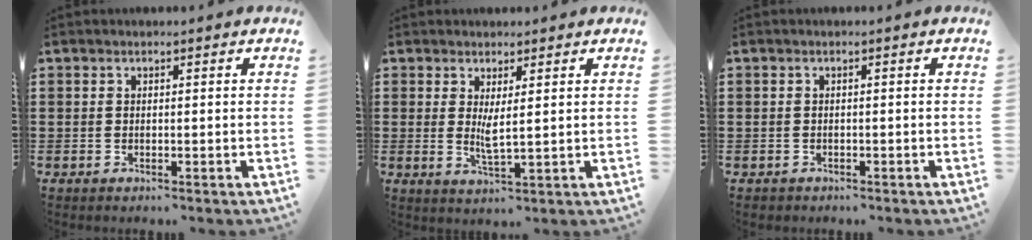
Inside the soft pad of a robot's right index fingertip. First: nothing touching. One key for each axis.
{"total": 2.8, "fx": 0.9, "fy": 0.3, "fz": 2.7, "tx": -0.054, "ty": -0.004, "tz": 0.017}
{"total": 0.8, "fx": -0.6, "fy": 0.5, "fz": -0.1, "tx": -0.001, "ty": 0.003, "tz": -0.016}